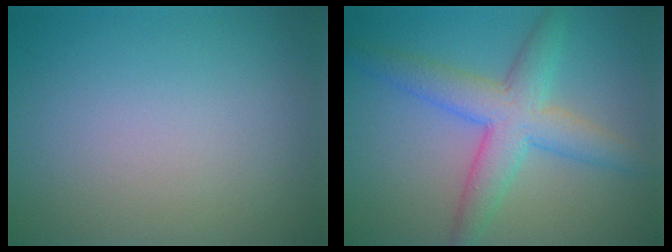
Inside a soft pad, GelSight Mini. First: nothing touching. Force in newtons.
{"total": 5.7, "press": 5.7, "slide": 0.1}